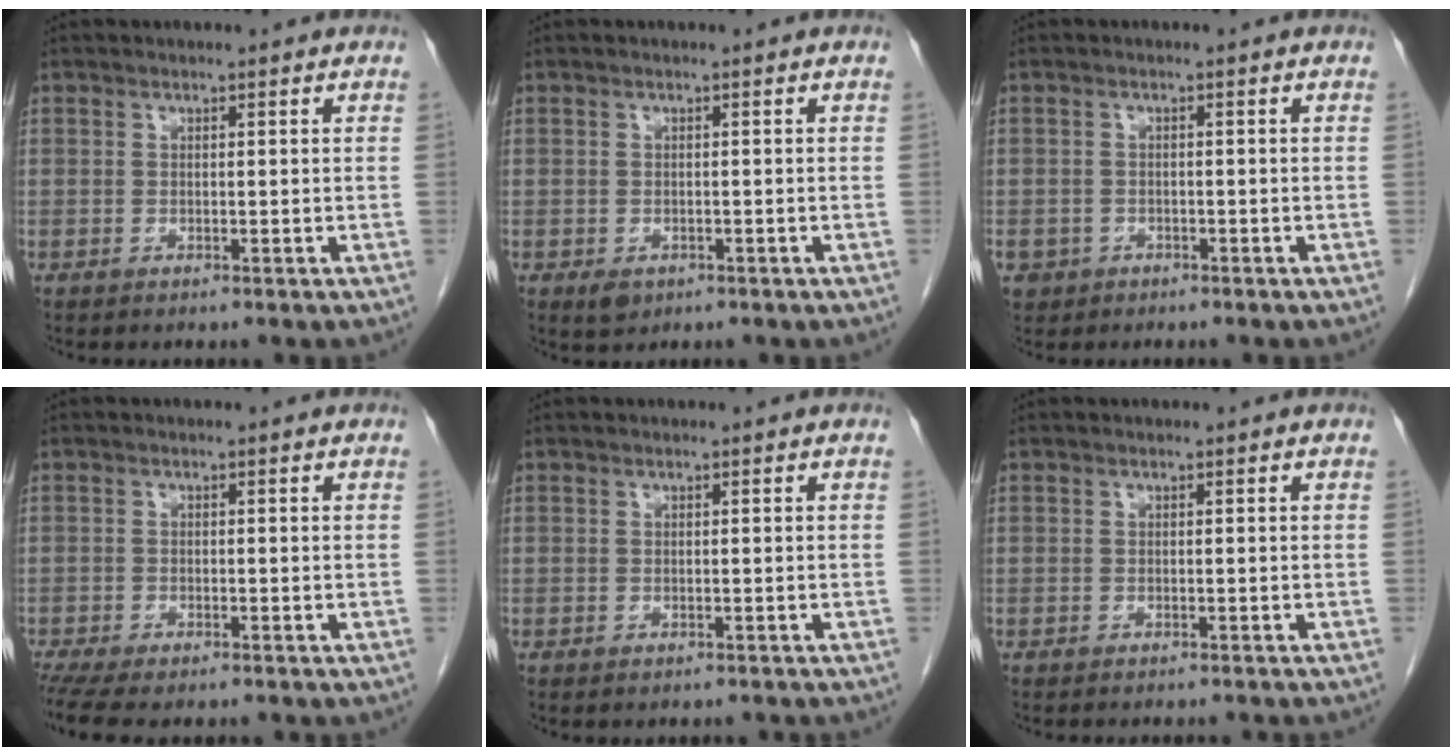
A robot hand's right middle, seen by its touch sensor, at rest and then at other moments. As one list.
[{"total": 1.9, "force": [-0.9, 1.3, 1.0], "torque": [-0.017, 0.000, -0.005]}, {"total": 3.5, "force": [-1.9, 2.8, 0.5], "torque": [-0.009, 0.004, -0.029]}, {"total": 8.6, "force": [-7.0, 2.5, 4.4], "torque": [-0.076, -0.005, -0.104]}, {"total": 2.3, "force": [-2.1, 0.7, 0.7], "torque": [-0.016, -0.003, -0.023]}, {"total": 5.3, "force": [-4.9, 1.1, 1.8], "torque": [-0.025, -0.009, -0.054]}]